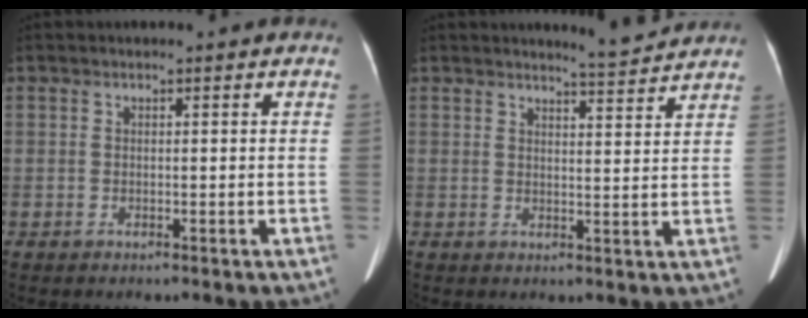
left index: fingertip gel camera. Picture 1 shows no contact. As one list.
[{"total": 4.2, "force": [4.1, -0.5, 0.5], "torque": [-0.021, -0.012, 0.054]}]